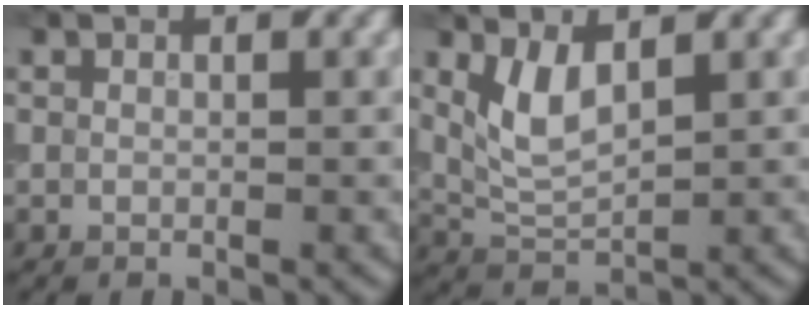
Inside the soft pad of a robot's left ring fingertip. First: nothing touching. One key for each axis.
{"total": 3.5, "fx": 1.3, "fy": 1.5, "fz": 2.8, "tx": -0.064, "ty": 0.002, "tz": 0.037}